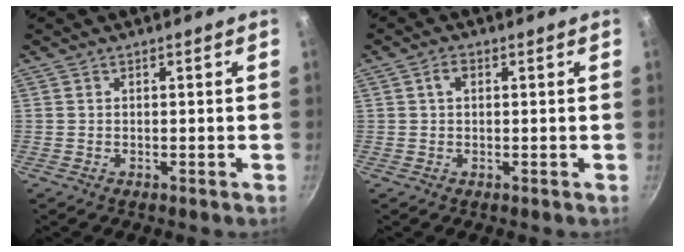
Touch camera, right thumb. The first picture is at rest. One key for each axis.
{"total": 2.1, "fx": 0.5, "fy": 1.4, "fz": 1.5, "tx": -0.024, "ty": 0.005, "tz": 0.007}